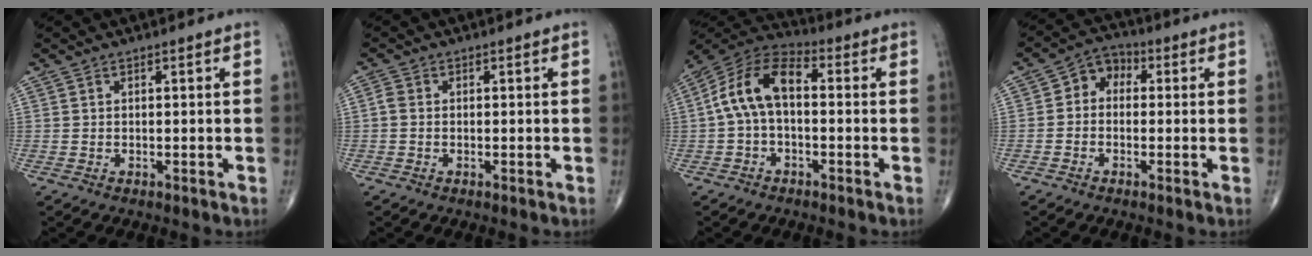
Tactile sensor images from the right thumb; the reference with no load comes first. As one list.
[{"total": 1.4, "force": [-0.2, 1.1, 0.9], "torque": [-0.015, 0.001, -0.008]}, {"total": 11.2, "force": [0.2, 6.3, 9.3], "torque": [-0.174, 0.036, -0.010]}, {"total": 5.3, "force": [0.2, 4.1, 3.4], "torque": [-0.032, 0.021, -0.014]}]